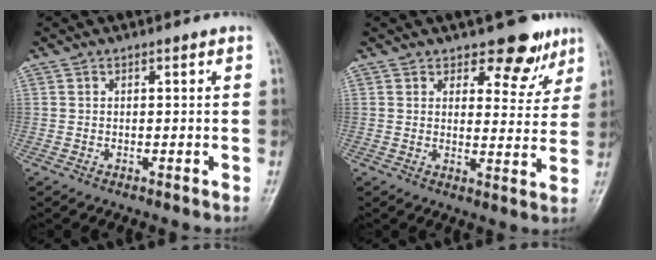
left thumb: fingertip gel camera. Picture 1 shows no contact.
{"total": 7.8, "force": [5.7, 4.2, 3.4], "torque": [-0.004, -0.036, 0.072]}